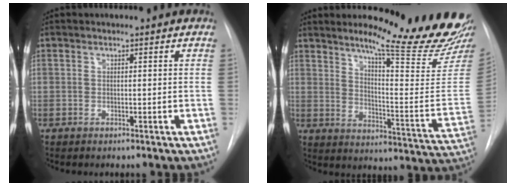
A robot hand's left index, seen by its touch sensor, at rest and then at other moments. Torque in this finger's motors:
{"motor_torque": [0.15, -0.35, 0.29, 0.06]}